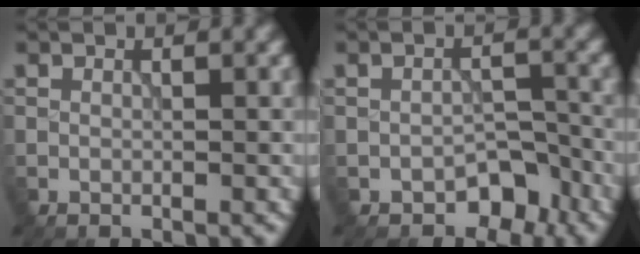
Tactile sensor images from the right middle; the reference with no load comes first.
{"total": 3.3, "force": [-2.3, 2.0, 1.3], "torque": [-0.006, 0.000, -0.031]}